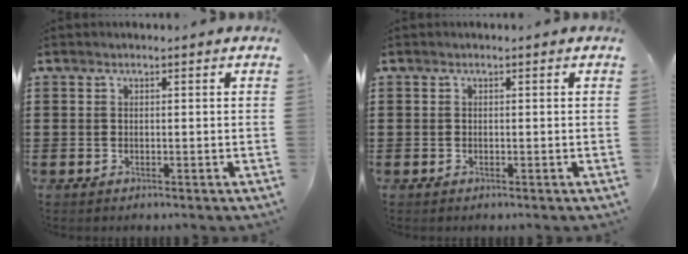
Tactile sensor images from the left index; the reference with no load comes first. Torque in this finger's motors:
{"motor_torque": [0.44, 0.41, 0.04, 0.01]}